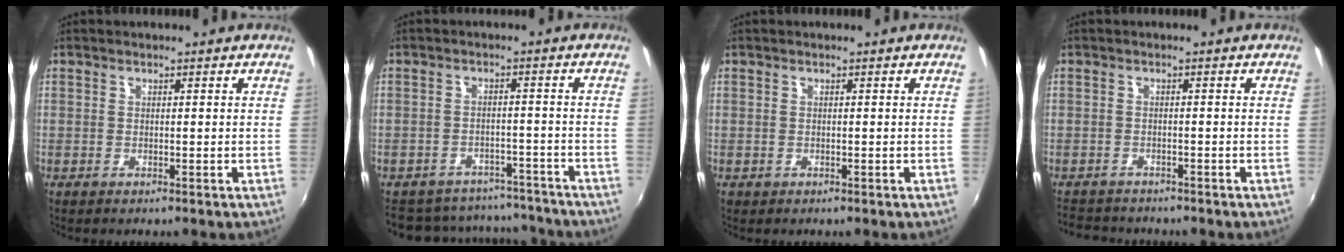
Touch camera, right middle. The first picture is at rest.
{"total": 17.1, "force": [-14.9, 6.8, 4.7], "torque": [-0.108, 0.026, -0.185]}
{"total": 0.5, "force": [-0.2, 0.5, 0.0], "torque": [0.000, -0.003, -0.004]}
{"total": 5.4, "force": [-5.0, 1.9, 1.1], "torque": [-0.038, -0.005, -0.083]}